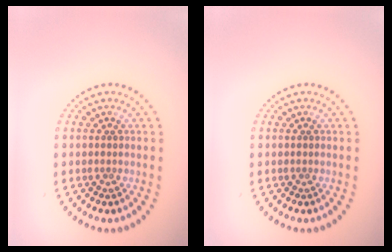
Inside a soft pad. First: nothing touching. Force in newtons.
{"total": 0.0}